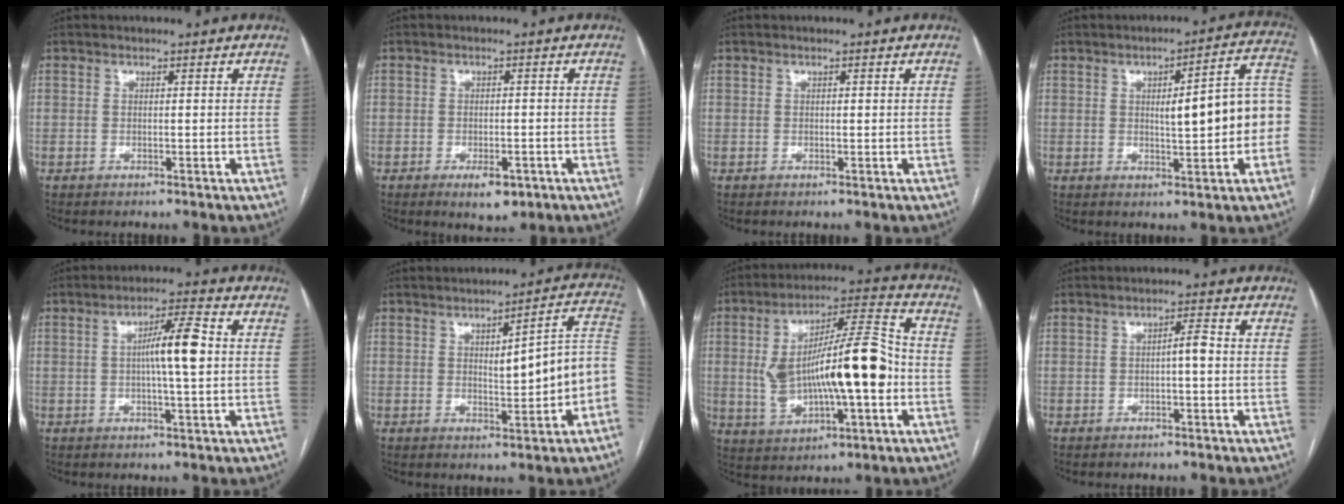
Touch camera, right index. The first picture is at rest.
{"total": 4.1, "force": [-2.2, 1.8, 2.9], "torque": [-0.040, -0.001, -0.024]}
{"total": 0.0}
{"total": 12.0, "force": [-0.5, 2.1, 11.8], "torque": [-0.143, 0.032, -0.004]}
{"total": 7.0, "force": [0.4, 0.4, 7.0], "torque": [-0.119, 0.011, 0.003]}
{"total": 11.0, "force": [-1.3, 1.8, 10.8], "torque": [-0.127, 0.028, -0.013]}
{"total": 17.9, "force": [-1.2, 4.4, 17.3], "torque": [-0.312, 0.028, -0.009]}
{"total": 2.2, "force": [-0.3, 0.3, 2.2], "torque": [-0.033, 0.004, -0.006]}